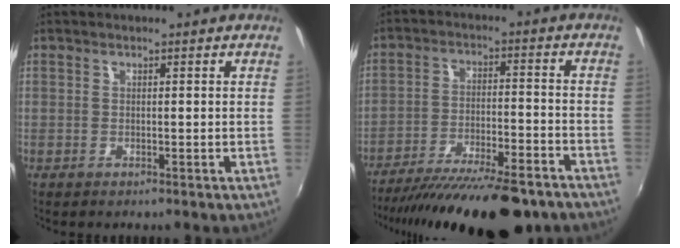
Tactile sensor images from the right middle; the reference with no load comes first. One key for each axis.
{"total": 21.7, "fx": -17.8, "fy": 4.9, "fz": 11.4, "tx": -0.205, "ty": -0.044, "tz": -0.262}